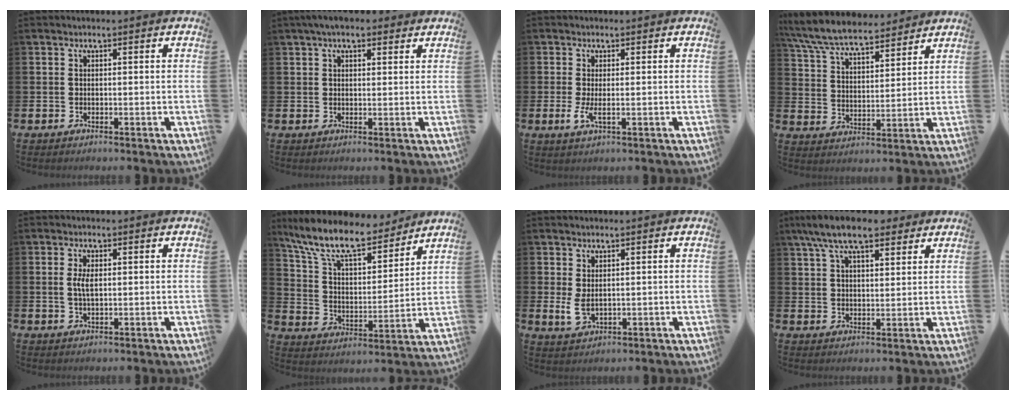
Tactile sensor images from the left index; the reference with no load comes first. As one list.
[{"total": 3.7, "force": [3.0, 1.3, 1.7], "torque": [-0.031, -0.003, 0.052]}, {"total": 2.1, "force": [-0.1, 0.4, 2.0], "torque": [-0.042, -0.002, 0.000]}, {"total": 7.8, "force": [7.3, 1.3, 2.4], "torque": [-0.081, -0.038, 0.133]}, {"total": 2.8, "force": [0.5, 1.1, 2.5], "torque": [-0.048, 0.004, 0.006]}, {"total": 11.5, "force": [9.8, 3.2, 5.1], "torque": [-0.136, -0.059, 0.173]}, {"total": 2.7, "force": [0.8, 1.3, 2.2], "torque": [-0.039, -0.001, 0.014]}, {"total": 8.5, "force": [7.0, 2.6, 4.0], "torque": [-0.089, -0.015, 0.127]}]